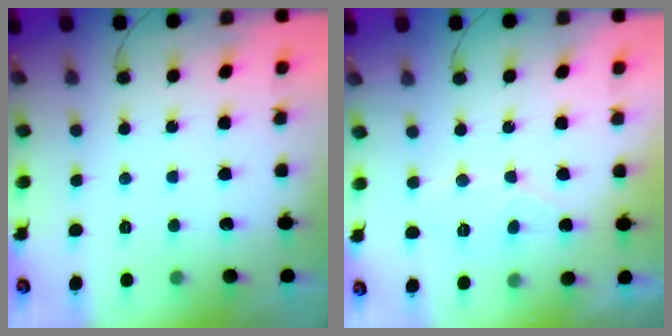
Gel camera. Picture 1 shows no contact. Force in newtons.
{"total": 5.6, "press": 5.5, "slide": 0.5}